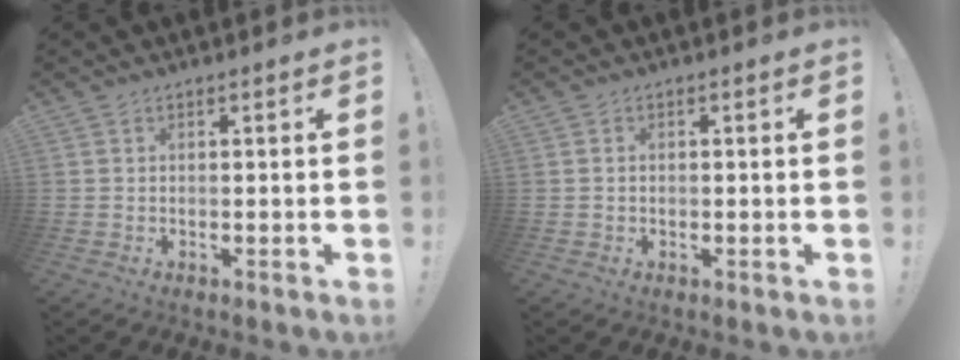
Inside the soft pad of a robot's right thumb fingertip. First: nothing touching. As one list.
[{"total": 0.9, "force": [-0.2, 0.7, 0.5], "torque": [-0.010, 0.003, -0.003]}]